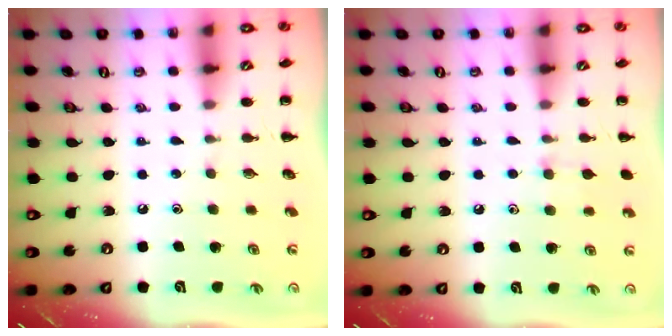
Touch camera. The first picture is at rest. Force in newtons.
{"total": 7.2, "press": 6.8, "slide": 2.3}